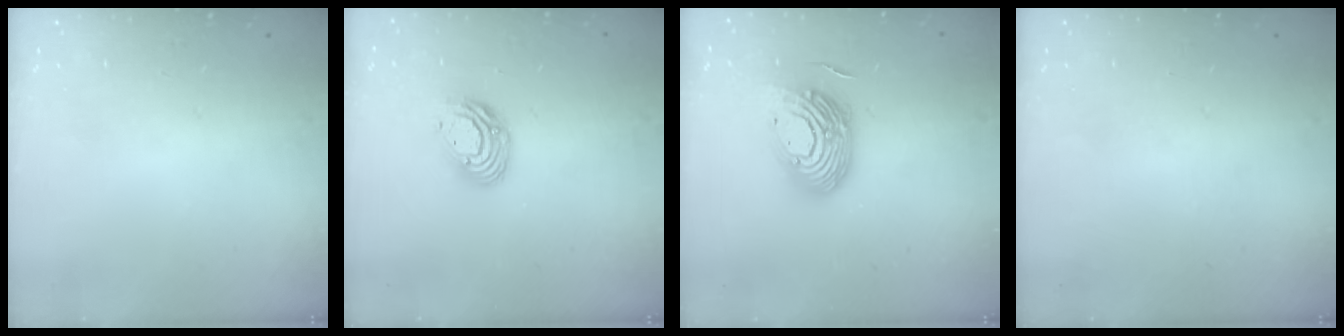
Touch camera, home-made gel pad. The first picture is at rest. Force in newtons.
{"total": 10.3, "press": 10.3, "slide": 1.1}
{"total": 16.1, "press": 16.0, "slide": 1.3}
{"total": 0.0}